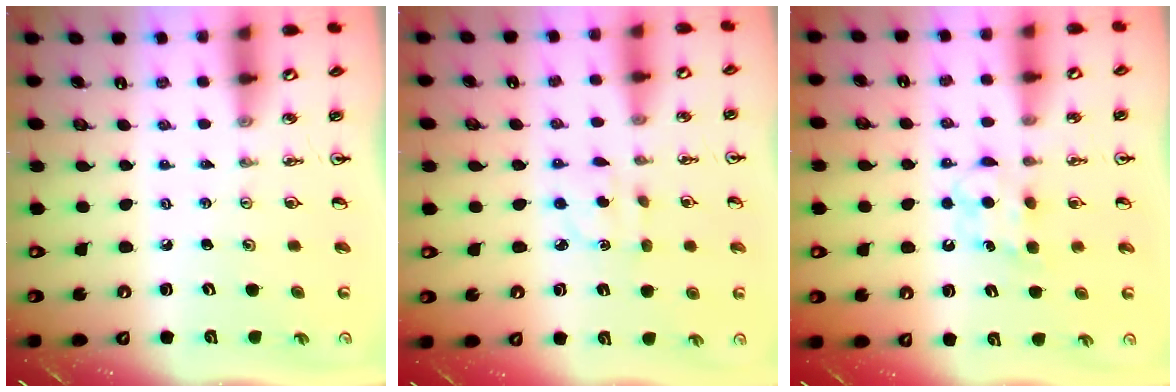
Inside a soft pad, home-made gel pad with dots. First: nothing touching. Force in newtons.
{"total": 2.0, "press": 2.0, "slide": 0.4}
{"total": 6.7, "press": 6.5, "slide": 1.4}